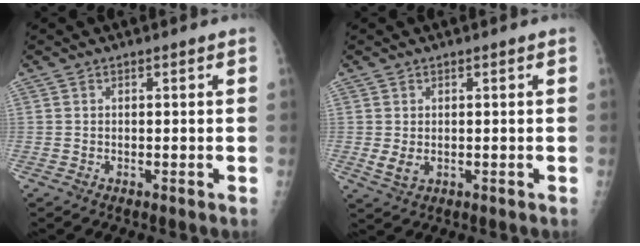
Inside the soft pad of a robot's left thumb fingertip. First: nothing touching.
{"total": 2.9, "force": [-0.3, 1.9, 2.2], "torque": [-0.046, -0.002, 0.000]}